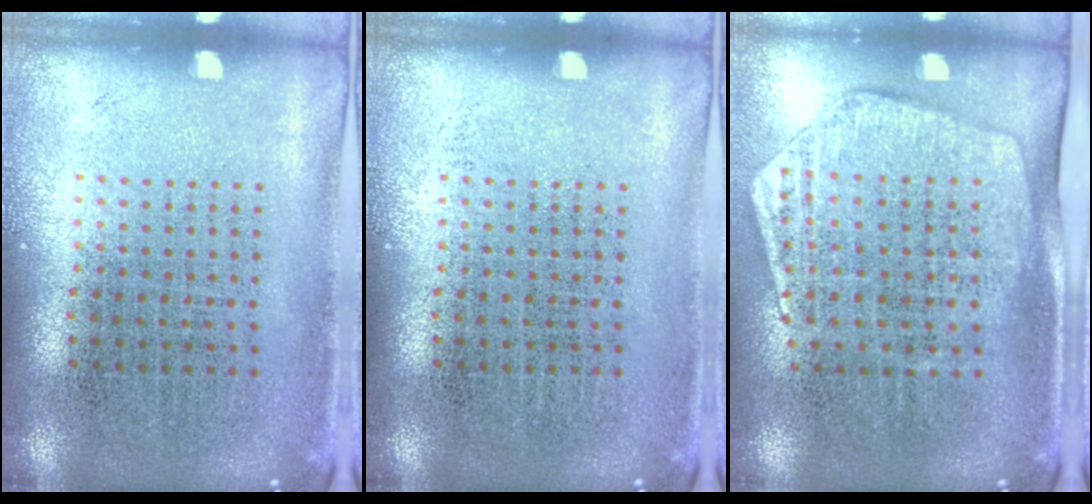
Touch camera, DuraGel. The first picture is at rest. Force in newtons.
{"total": 0.0}
{"total": 1.8, "press": 1.5, "slide": 1.0}